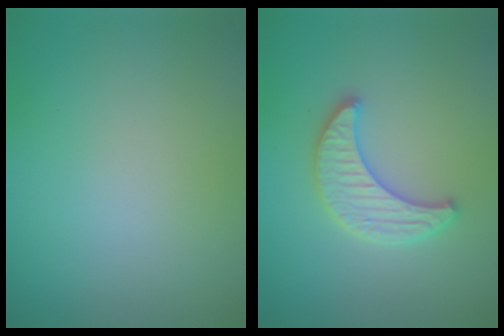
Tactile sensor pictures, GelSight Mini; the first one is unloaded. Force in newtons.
{"total": 4.0, "press": 4.0, "slide": 0.7}